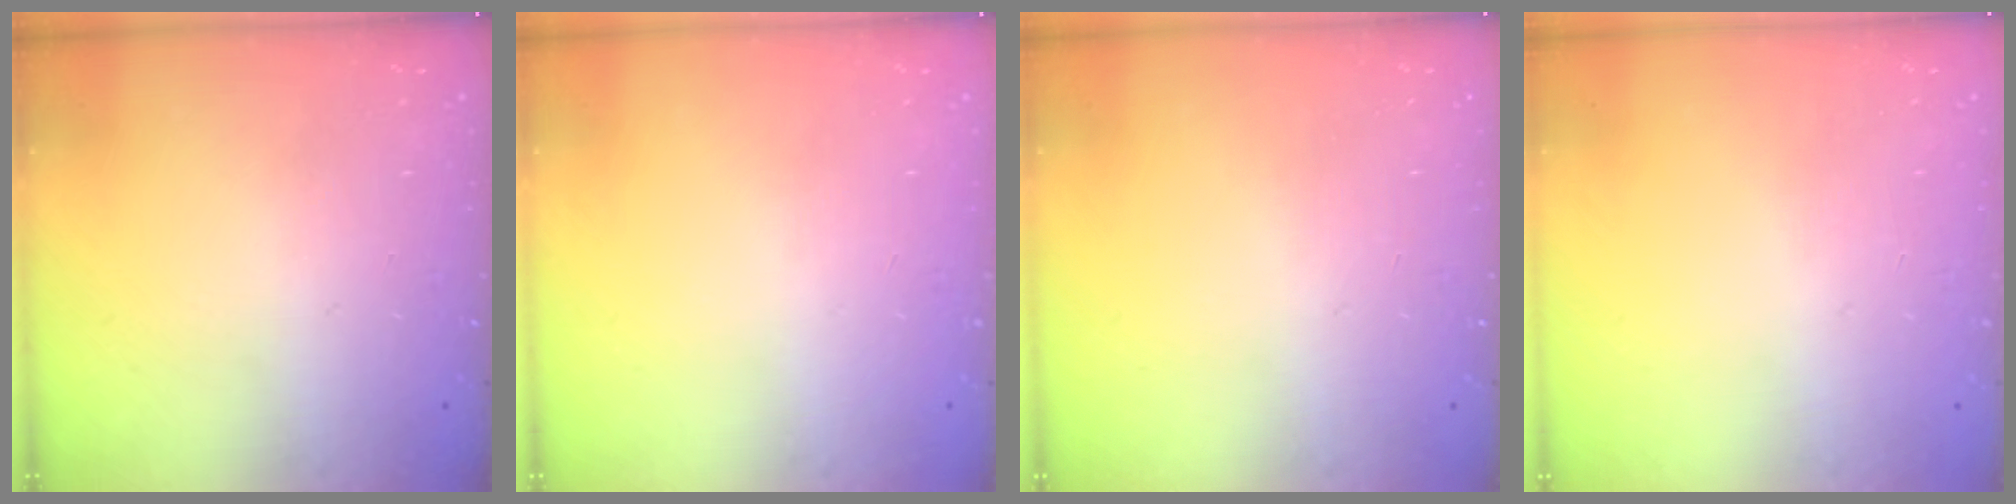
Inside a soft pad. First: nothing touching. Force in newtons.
{"total": 0.0}
{"total": 0.0}
{"total": 0.0}